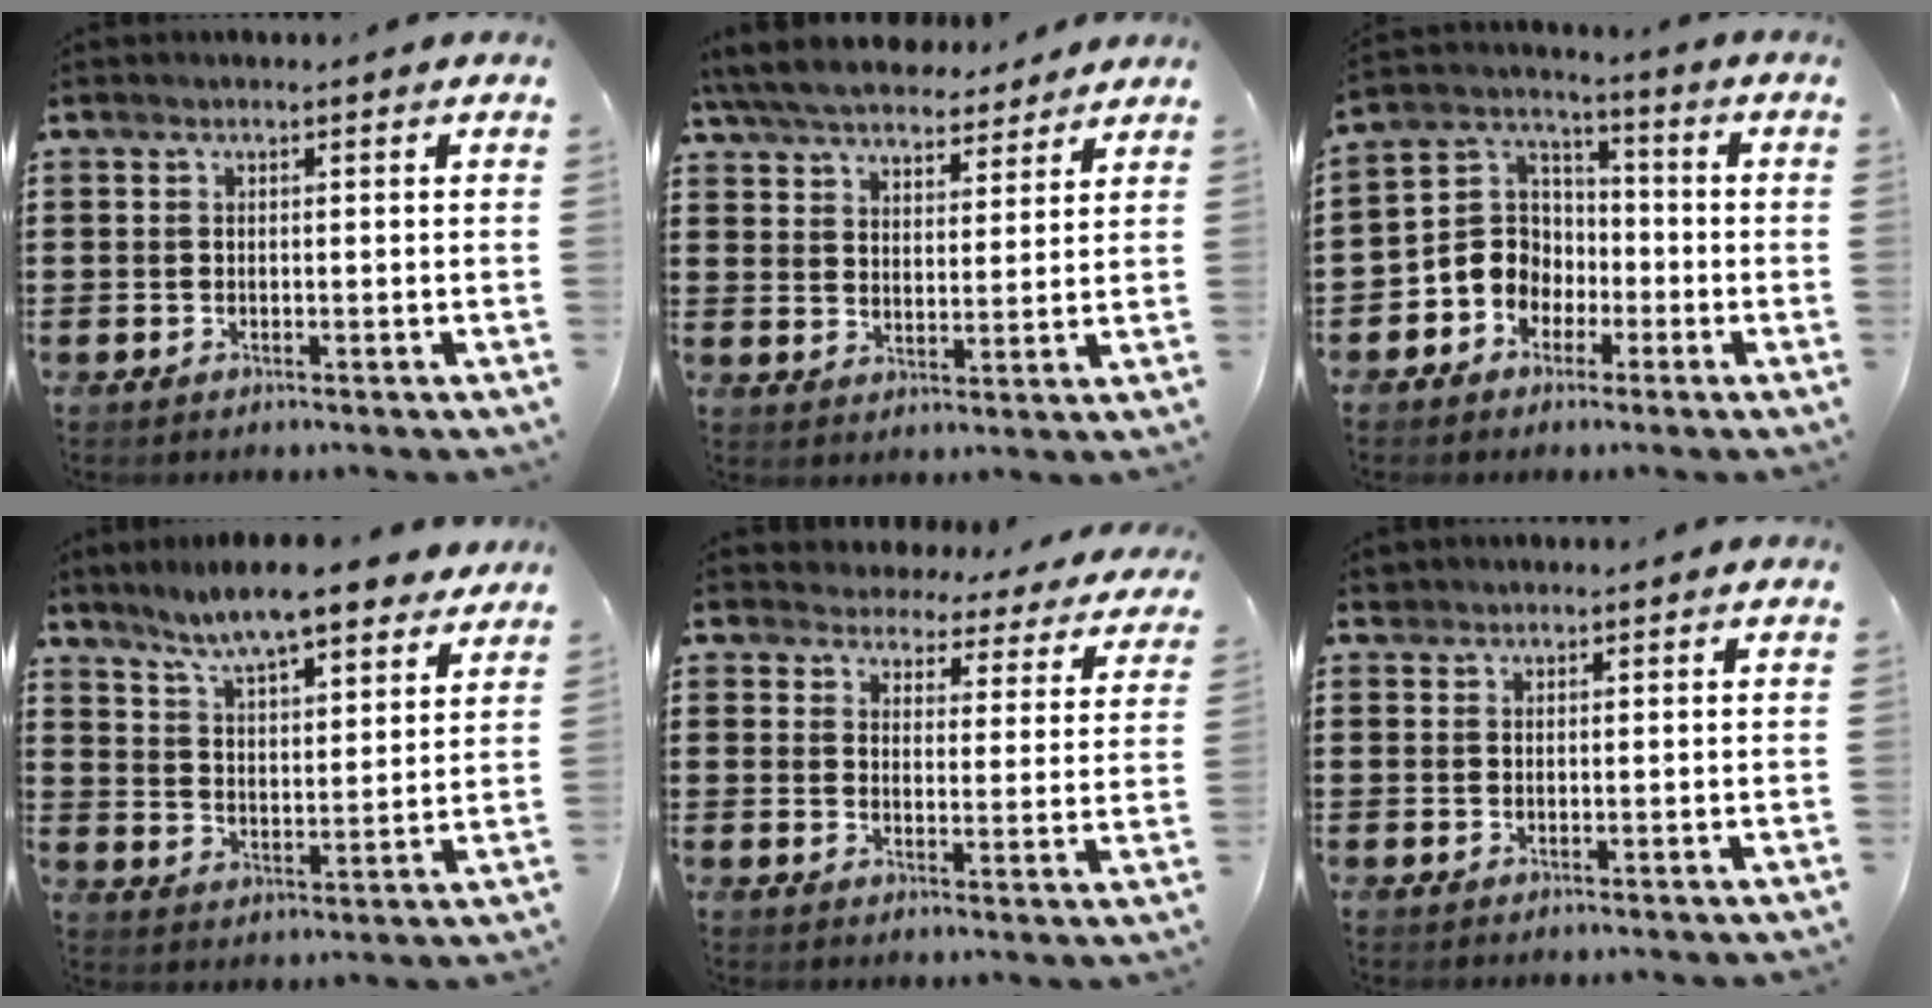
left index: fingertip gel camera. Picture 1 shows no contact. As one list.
[{"total": 6.8, "force": [6.4, 1.3, 1.7], "torque": [-0.060, -0.024, 0.117]}, {"total": 6.9, "force": [-2.0, 6.3, 2.0], "torque": [-0.083, 0.003, -0.047]}, {"total": 9.4, "force": [8.1, 0.7, 4.6], "torque": [-0.117, -0.030, 0.142]}, {"total": 3.9, "force": [3.9, 0.8, -0.1], "torque": [-0.024, -0.027, 0.064]}, {"total": 0.8, "force": [0.8, 0.4, 0.1], "torque": [-0.004, 0.002, 0.015]}]